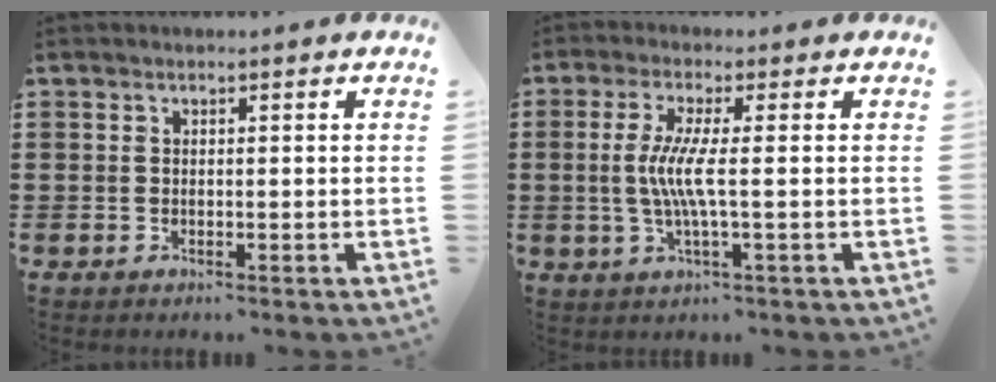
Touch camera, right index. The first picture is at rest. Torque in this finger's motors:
{"motor_torque": [1.02, 0.63, 0.71, 0.21]}